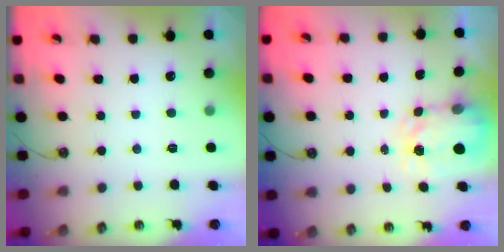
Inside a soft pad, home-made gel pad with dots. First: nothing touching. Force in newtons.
{"total": 3.9, "press": 3.8, "slide": 0.5}